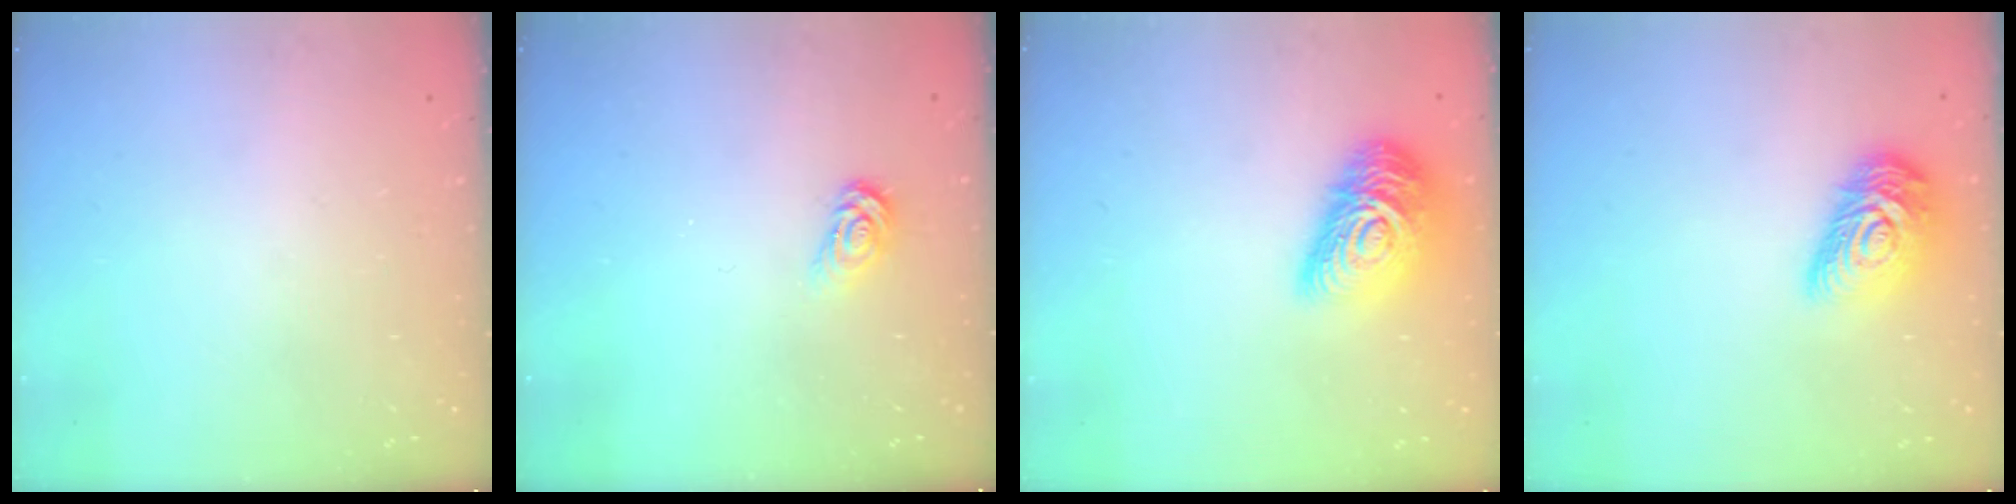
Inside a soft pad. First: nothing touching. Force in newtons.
{"total": 3.3, "press": 3.3, "slide": 0.3}
{"total": 16.9, "press": 16.9, "slide": 1.2}
{"total": 14.0, "press": 14.0, "slide": 0.7}